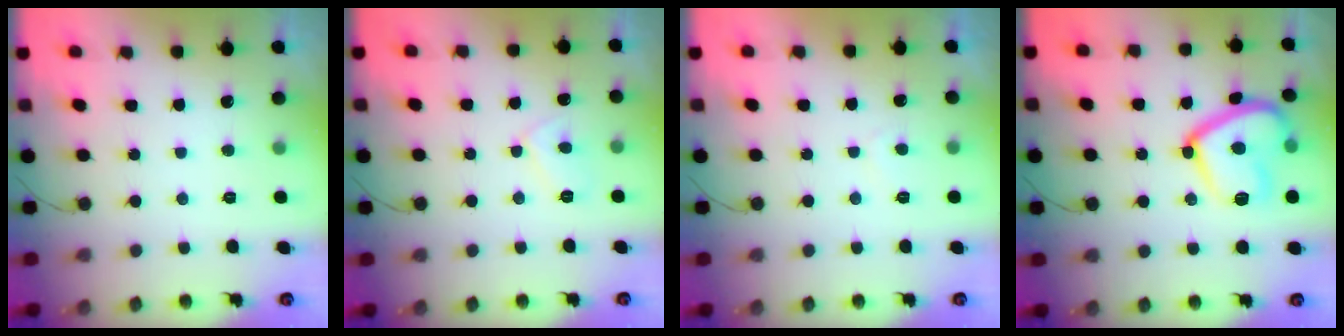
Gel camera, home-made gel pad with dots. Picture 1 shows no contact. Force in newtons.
{"total": 5.2, "press": 5.2, "slide": 0.4}
{"total": 2.1, "press": 2.0, "slide": 0.6}
{"total": 16.0, "press": 16.0, "slide": 0.7}